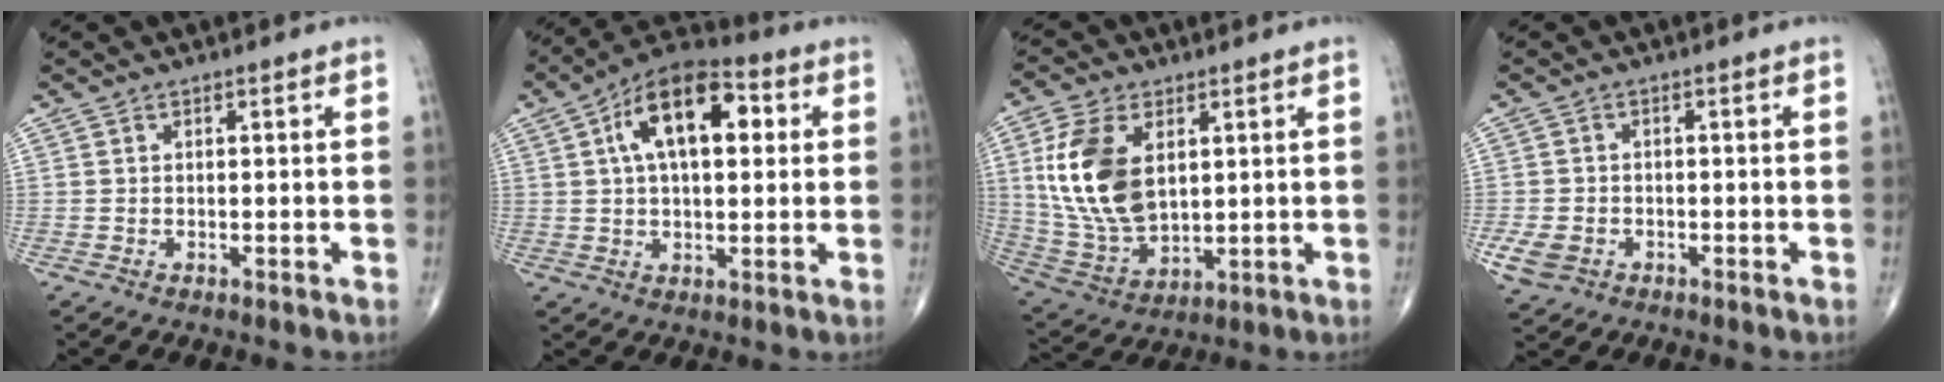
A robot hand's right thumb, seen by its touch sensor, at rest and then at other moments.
{"total": 15.7, "force": [4.1, 8.0, 12.8], "torque": [-0.192, 0.022, 0.060]}
{"total": 15.8, "force": [3.6, 9.2, 12.3], "torque": [-0.242, -0.016, 0.080]}
{"total": 4.6, "force": [-1.9, 3.5, 2.3], "torque": [-0.051, 0.003, -0.027]}